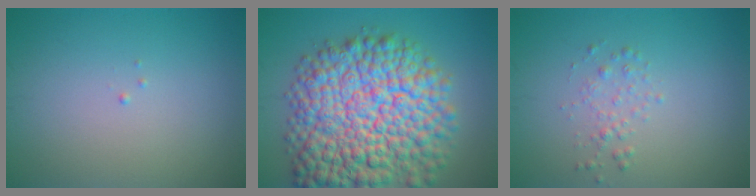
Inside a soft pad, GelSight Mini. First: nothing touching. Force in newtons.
{"total": 14.7, "press": 14.7, "slide": 0.5}
{"total": 1.3, "press": 1.3, "slide": 0.0}